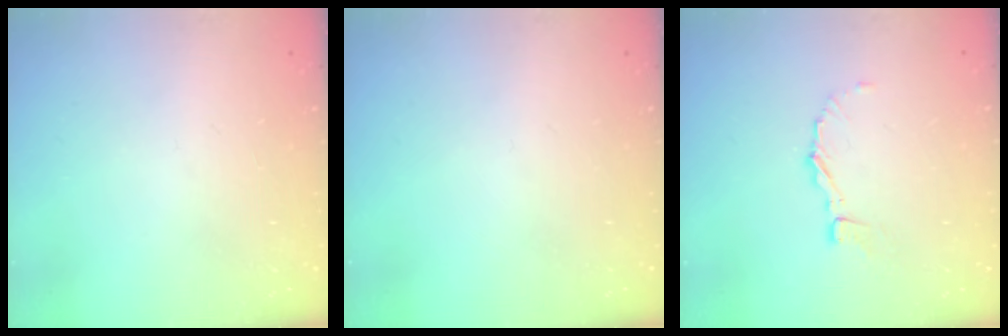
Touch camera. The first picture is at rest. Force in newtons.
{"total": 0.0}
{"total": 3.9, "press": 3.9, "slide": 0.1}